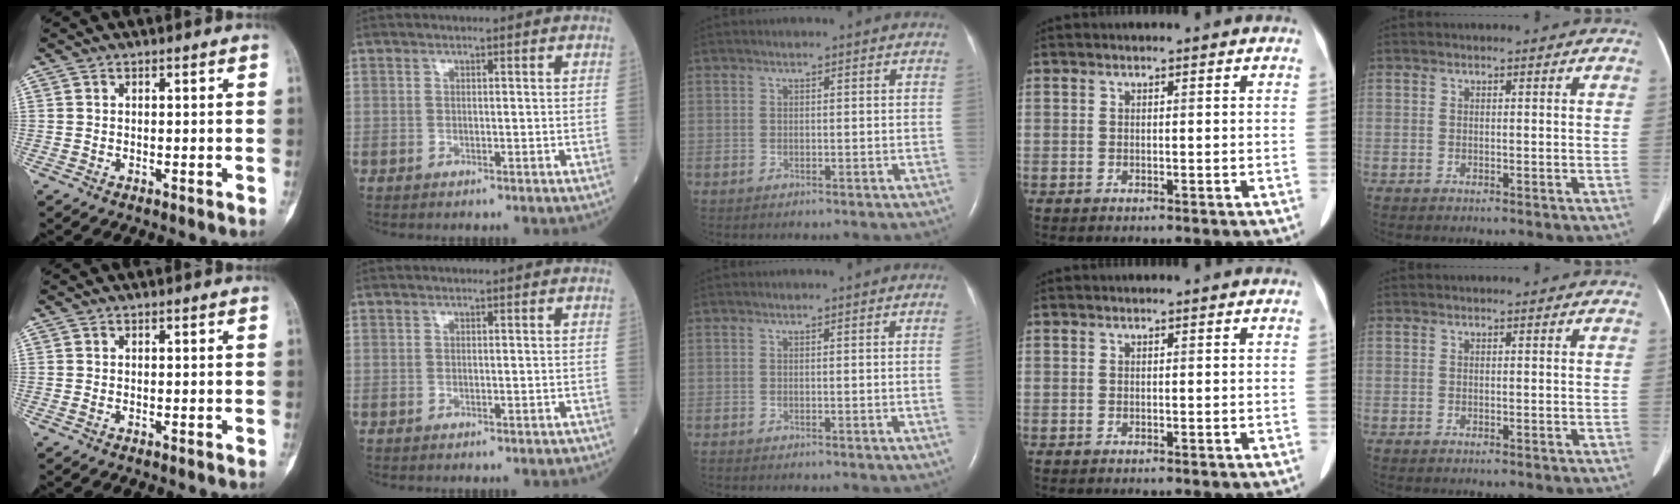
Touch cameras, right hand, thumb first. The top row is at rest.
{"index": {"total": 0.7, "force": [-0.6, 0.2, 0.2], "torque": [-0.004, 0.000, -0.008]}, "middle": {"total": 1.0, "force": [-0.4, -0.5, 0.8], "torque": [-0.002, 0.006, -0.010]}}